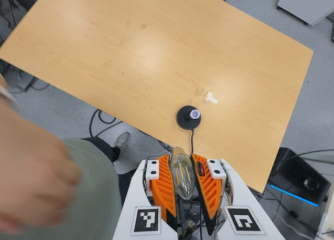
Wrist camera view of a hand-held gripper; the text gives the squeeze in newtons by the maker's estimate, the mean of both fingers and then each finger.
{"total": 22.2, "left": 23.7, "right": 20.7}